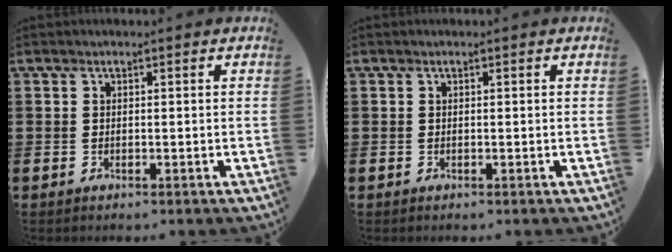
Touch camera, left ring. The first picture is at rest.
{"total": 0.0}